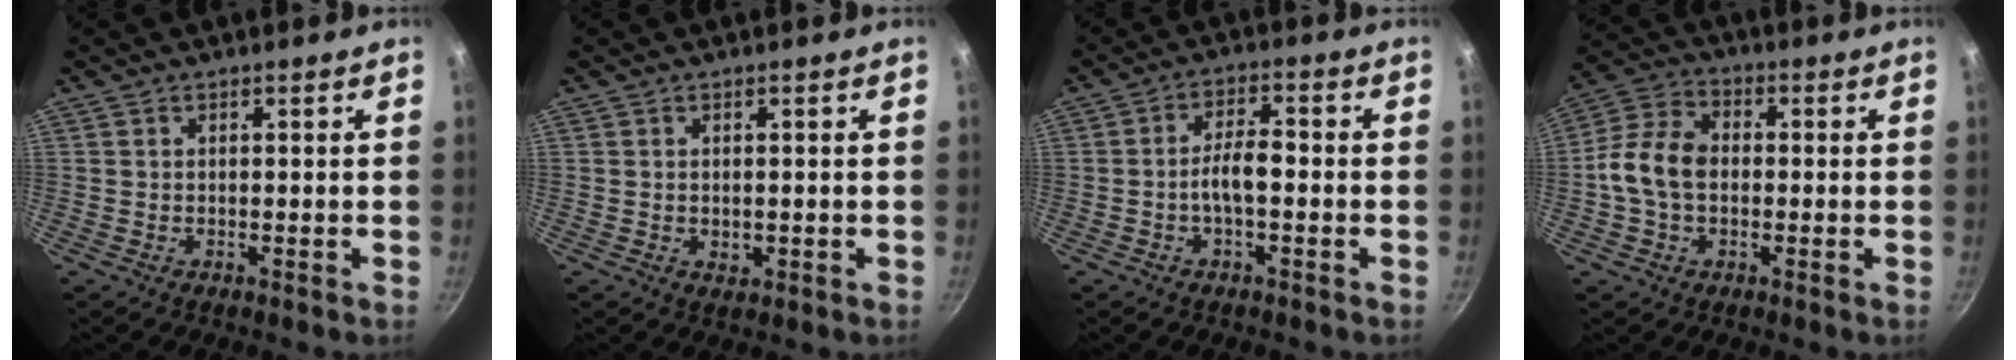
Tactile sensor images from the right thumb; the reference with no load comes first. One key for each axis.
{"total": 1.8, "fx": -0.1, "fy": 1.3, "fz": 1.2, "tx": -0.017, "ty": -0.002, "tz": 0.000}
{"total": 5.3, "fx": -1.3, "fy": 2.1, "fz": 4.7, "tx": -0.080, "ty": 0.027, "tz": -0.028}
{"total": 10.3, "fx": -0.7, "fy": 7.4, "fz": 7.2, "tx": -0.122, "ty": 0.030, "tz": -0.029}